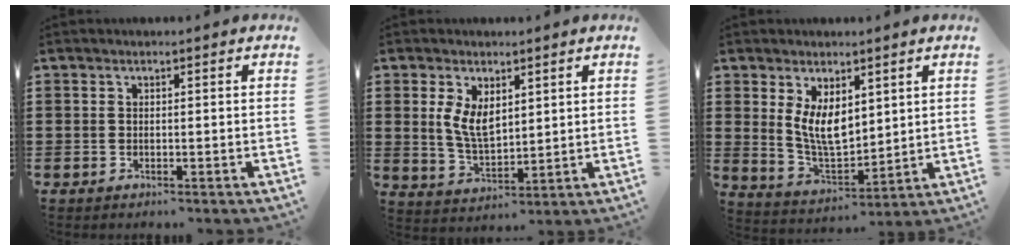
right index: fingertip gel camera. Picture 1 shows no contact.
{"total": 5.7, "force": [2.0, 3.0, 4.4], "torque": [-0.092, 0.006, 0.038]}
{"total": 6.8, "force": [2.8, 3.6, 5.0], "torque": [-0.112, -0.010, 0.052]}